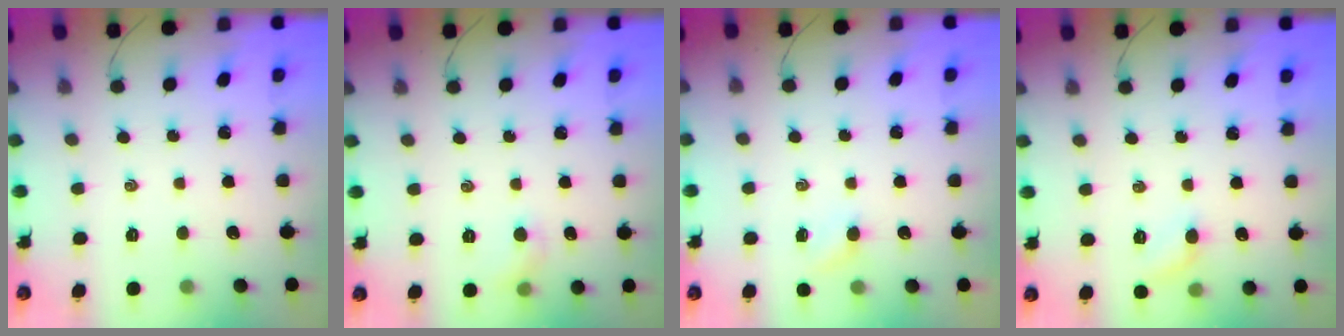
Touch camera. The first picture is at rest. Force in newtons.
{"total": 4.9, "press": 4.6, "slide": 1.7}
{"total": 2.8, "press": 2.7, "slide": 0.8}
{"total": 6.1, "press": 5.8, "slide": 1.9}